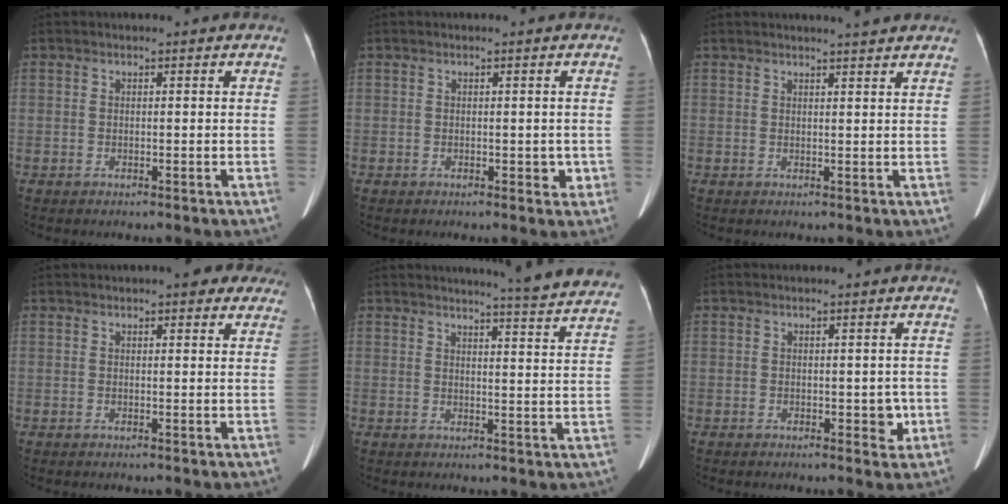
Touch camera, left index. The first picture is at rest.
{"total": 1.6, "force": [-0.3, 1.1, 1.1], "torque": [-0.008, 0.001, -0.002]}
{"total": 4.9, "force": [4.4, -0.3, 2.1], "torque": [-0.028, 0.008, 0.046]}
{"total": 4.7, "force": [3.5, 1.5, 2.7], "torque": [-0.023, 0.016, 0.038]}
{"total": 14.3, "force": [13.6, -0.8, 4.3], "torque": [-0.055, -0.062, 0.141]}
{"total": 2.4, "force": [-0.5, 1.5, 1.8], "torque": [-0.016, 0.004, -0.002]}